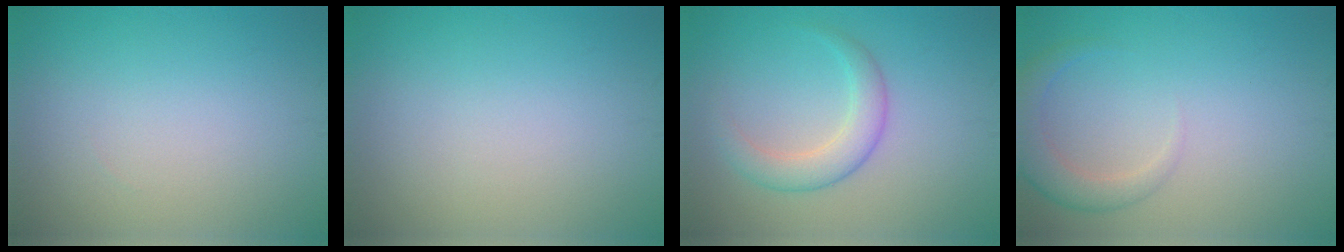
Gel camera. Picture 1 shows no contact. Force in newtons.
{"total": 0.0}
{"total": 3.2, "press": 3.2, "slide": 0.1}
{"total": 2.8, "press": 2.8, "slide": 0.3}